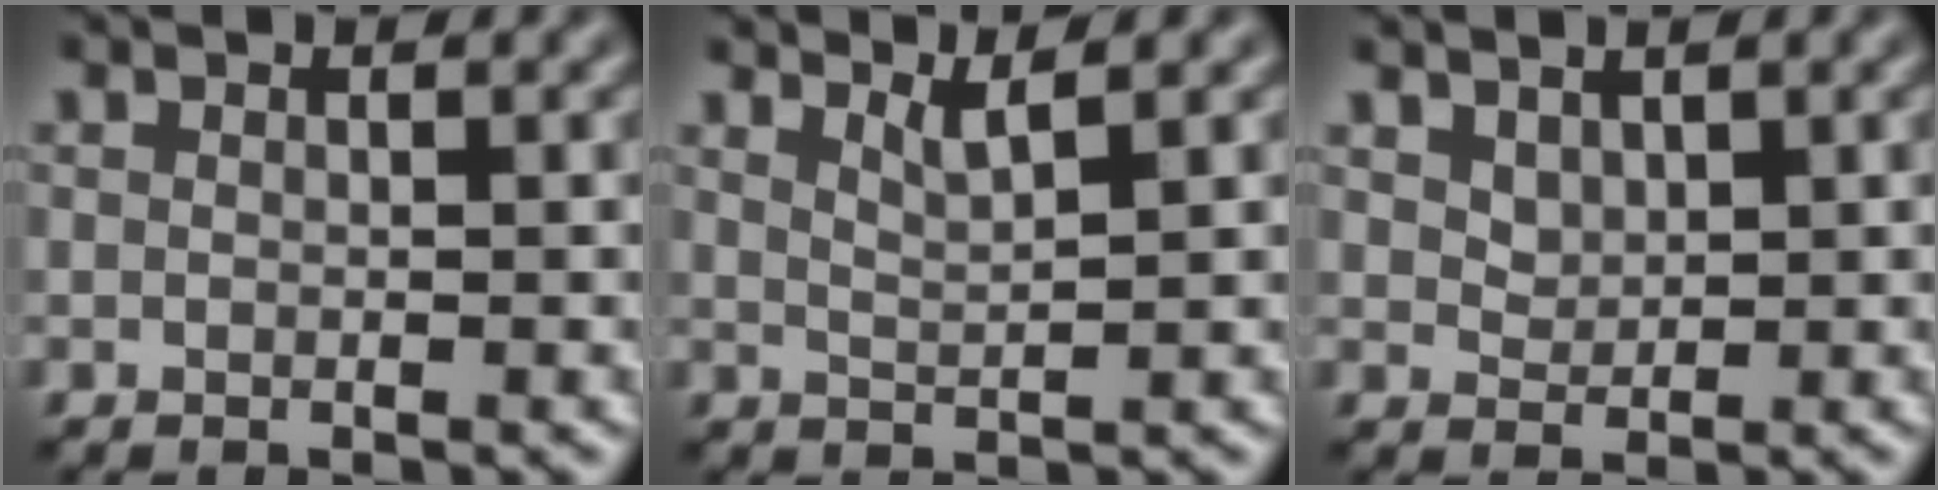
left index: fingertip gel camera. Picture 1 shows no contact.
{"total": 2.0, "force": [1.6, 0.4, 1.2], "torque": [-0.010, 0.002, 0.027]}
{"total": 1.6, "force": [1.3, 0.8, 0.6], "torque": [-0.018, -0.002, 0.029]}